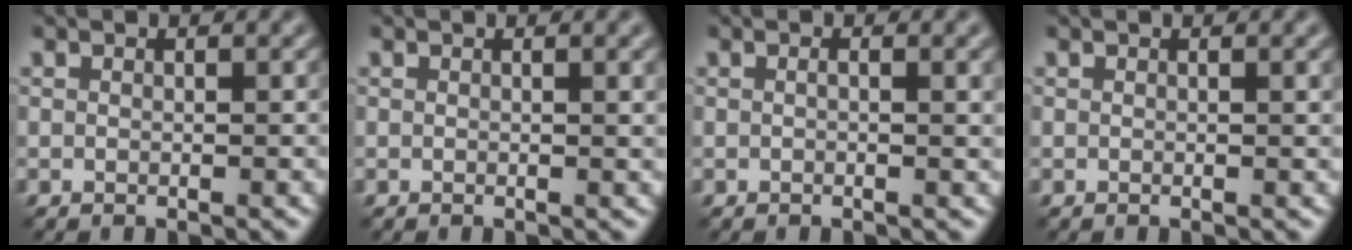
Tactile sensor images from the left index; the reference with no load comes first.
{"total": 2.0, "force": [0.6, 0.7, 1.8], "torque": [-0.014, 0.006, 0.005]}
{"total": 2.6, "force": [0.5, 0.9, 2.4], "torque": [-0.027, 0.003, 0.003]}
{"total": 1.2, "force": [0.4, 0.4, 1.1], "torque": [-0.007, 0.005, 0.003]}